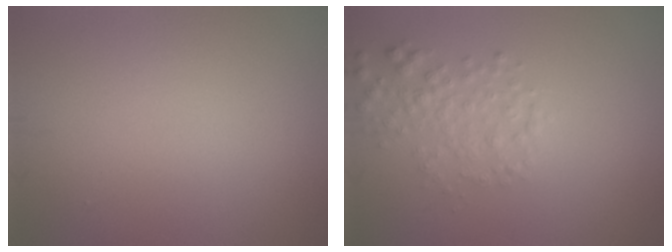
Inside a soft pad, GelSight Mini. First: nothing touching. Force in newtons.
{"total": 2.5, "press": 2.5, "slide": 0.1}